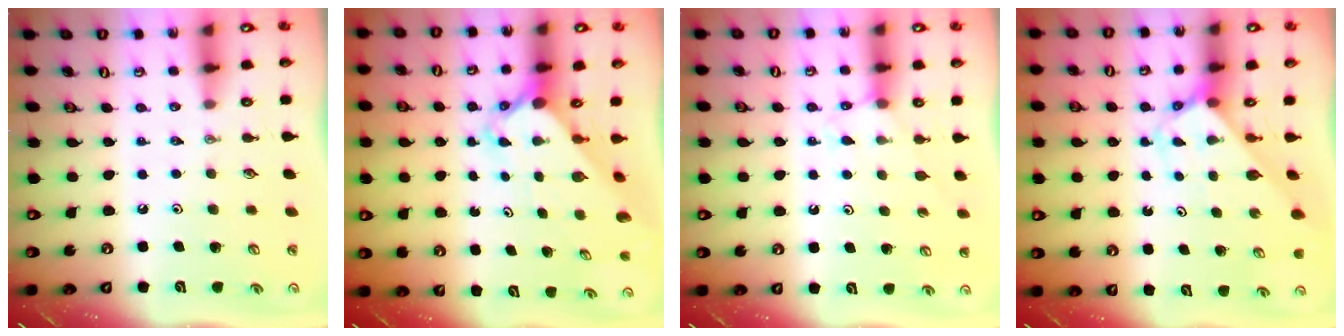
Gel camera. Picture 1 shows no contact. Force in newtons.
{"total": 2.6, "press": 2.6, "slide": 0.2}
{"total": 6.4, "press": 6.4, "slide": 0.8}
{"total": 2.8, "press": 2.8, "slide": 0.1}